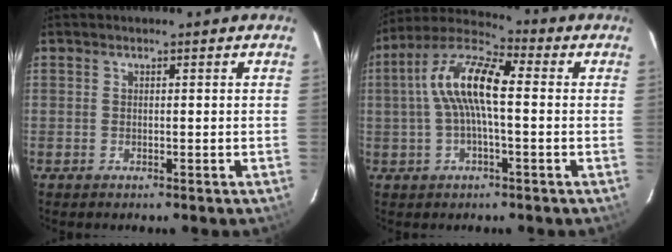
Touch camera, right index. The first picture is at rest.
{"total": 11.8, "force": [0.7, 3.6, 11.2], "torque": [-0.223, 0.024, 0.003]}